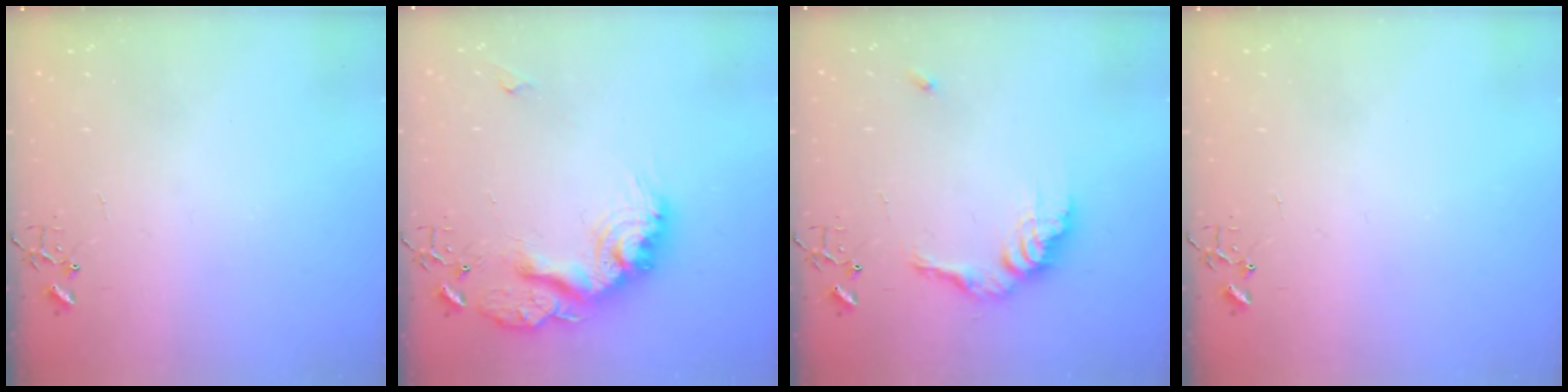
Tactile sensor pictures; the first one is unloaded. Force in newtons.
{"total": 19.5, "press": 19.5, "slide": 1.0}
{"total": 13.3, "press": 13.2, "slide": 1.1}
{"total": 0.0}